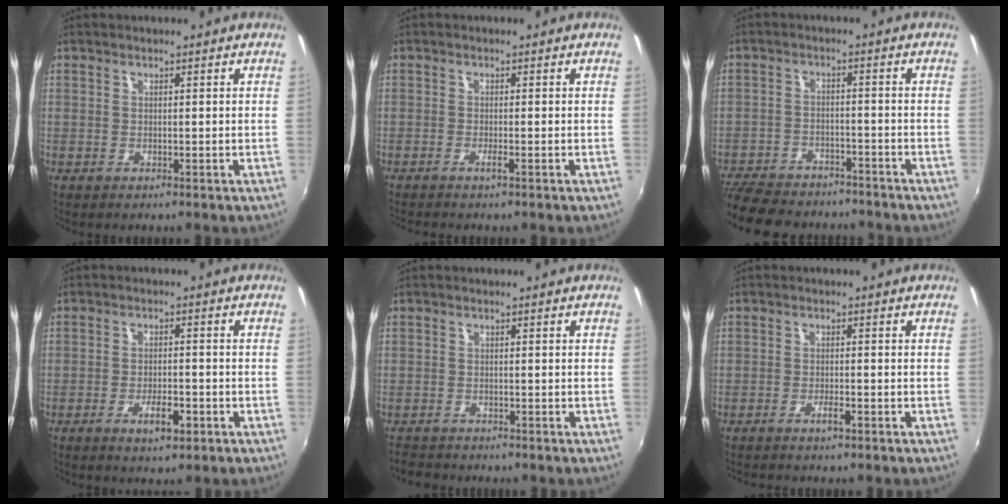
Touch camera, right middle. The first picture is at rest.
{"total": 1.2, "force": [-0.9, -0.4, 0.8], "torque": [-0.020, 0.003, -0.018]}
{"total": 16.8, "force": [-14.2, 6.1, 6.6], "torque": [-0.161, -0.009, -0.212]}
{"total": 4.4, "force": [-2.3, 1.5, 3.5], "torque": [-0.071, -0.002, -0.035]}
{"total": 3.0, "force": [-2.8, 1.1, 0.3], "torque": [-0.022, -0.005, -0.054]}
{"total": 1.7, "force": [-1.3, 0.1, 1.1], "torque": [-0.026, 0.003, -0.026]}